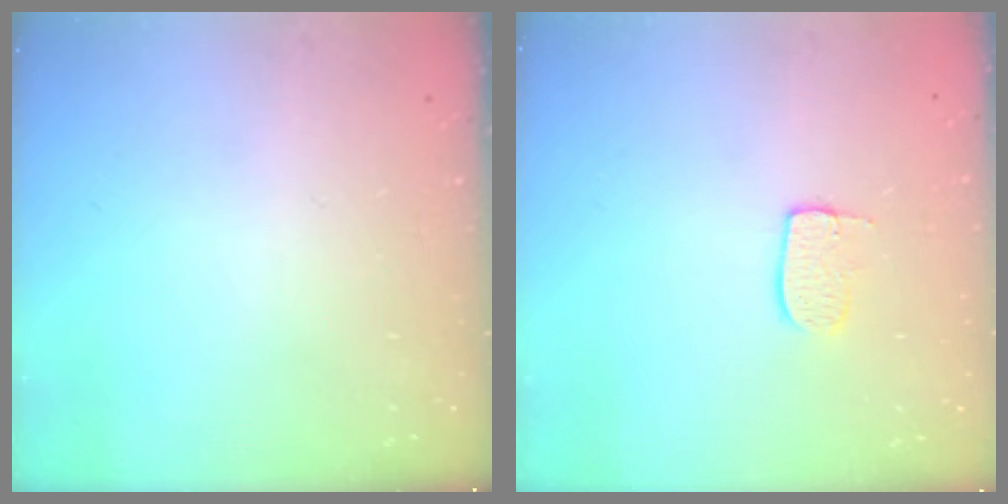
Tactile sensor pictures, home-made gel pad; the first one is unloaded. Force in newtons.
{"total": 7.1, "press": 7.0, "slide": 0.4}